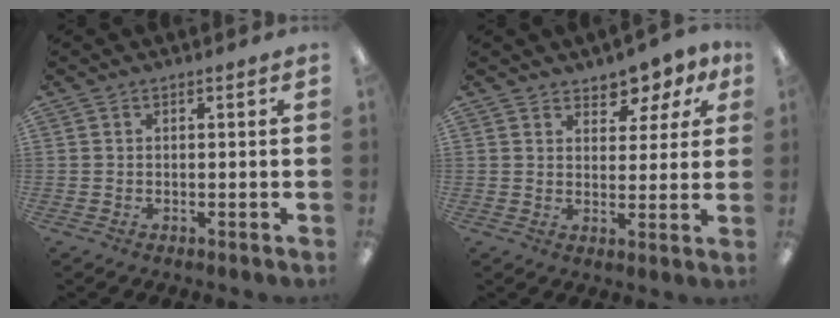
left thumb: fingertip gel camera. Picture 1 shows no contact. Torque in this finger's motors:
{"motor_torque": [0.96, 0.66, -0.20, -0.13, 0.03]}